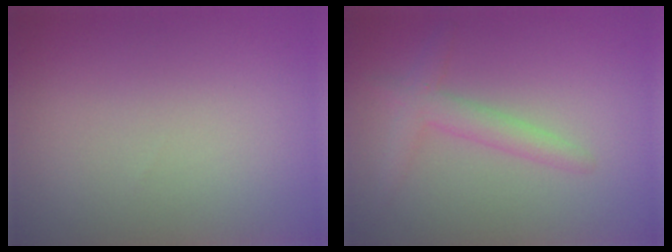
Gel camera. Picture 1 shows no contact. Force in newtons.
{"total": 2.4, "press": 2.4, "slide": 0.1}